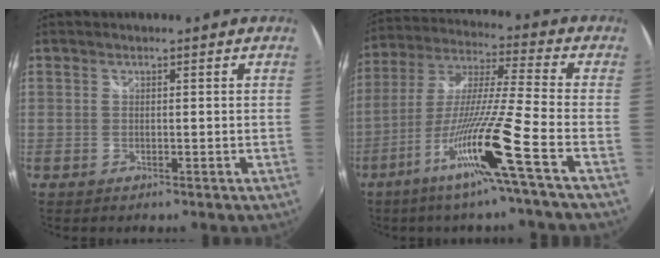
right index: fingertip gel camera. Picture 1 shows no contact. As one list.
[{"total": 16.2, "force": [-8.8, -2.2, 13.4], "torque": [-0.250, -0.032, -0.162]}]